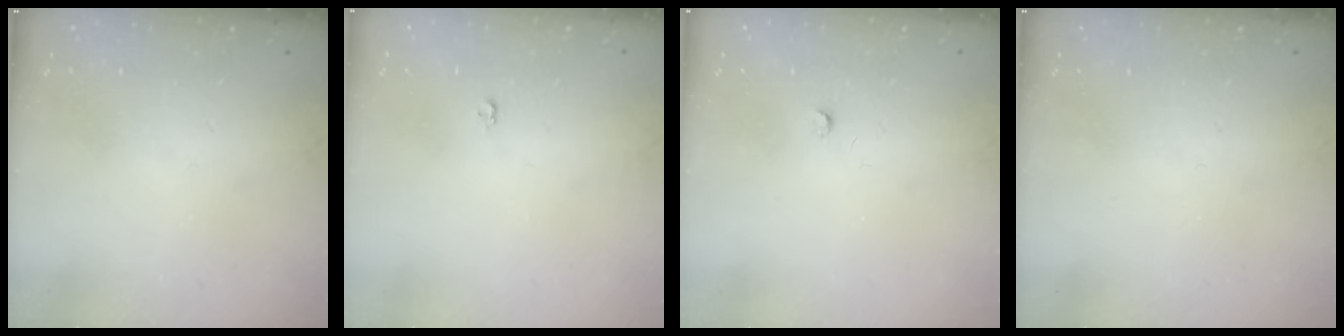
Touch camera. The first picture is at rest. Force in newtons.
{"total": 3.5, "press": 3.4, "slide": 0.3}
{"total": 2.5, "press": 2.5, "slide": 0.4}
{"total": 0.0}